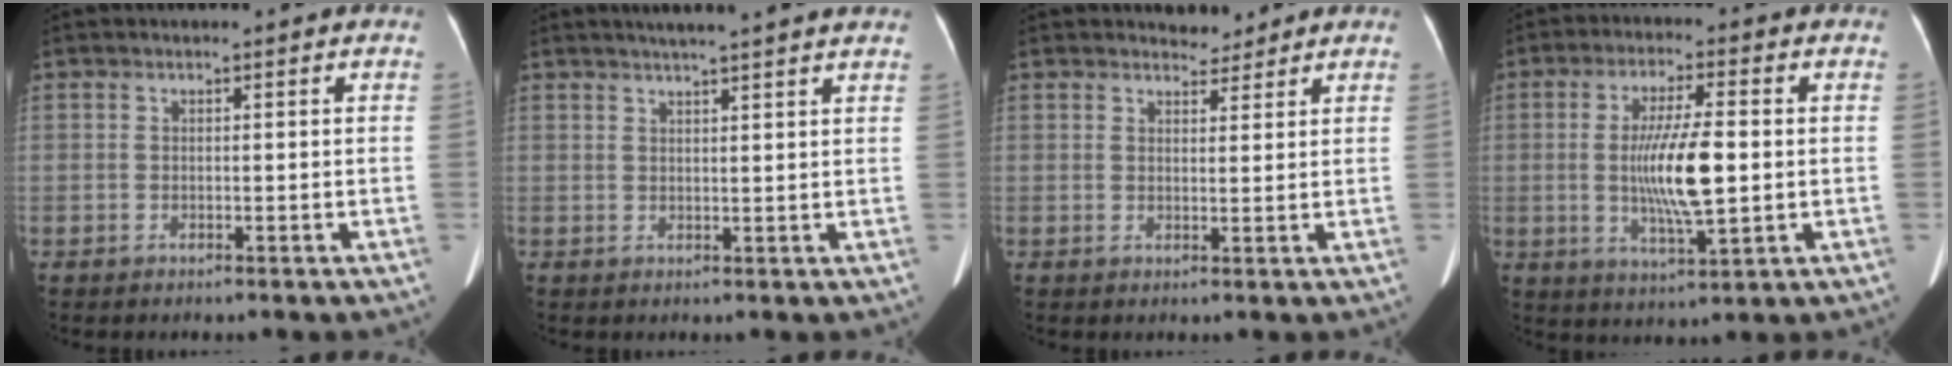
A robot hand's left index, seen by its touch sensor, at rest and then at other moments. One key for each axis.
{"total": 9.4, "fx": 8.2, "fy": -0.2, "fz": 4.5, "tx": -0.063, "ty": 0.022, "tz": 0.089}
{"total": 2.3, "fx": 2.2, "fy": 0.9, "fz": -0.1, "tx": 0.002, "ty": -0.003, "tz": 0.032}
{"total": 10.2, "fx": -0.3, "fy": 1.5, "fz": 10.0, "tx": -0.192, "ty": -0.008, "tz": -0.005}